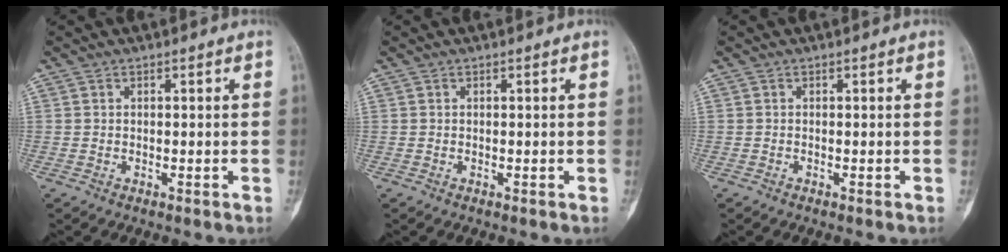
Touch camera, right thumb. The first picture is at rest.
{"total": 0.0}
{"total": 0.0}